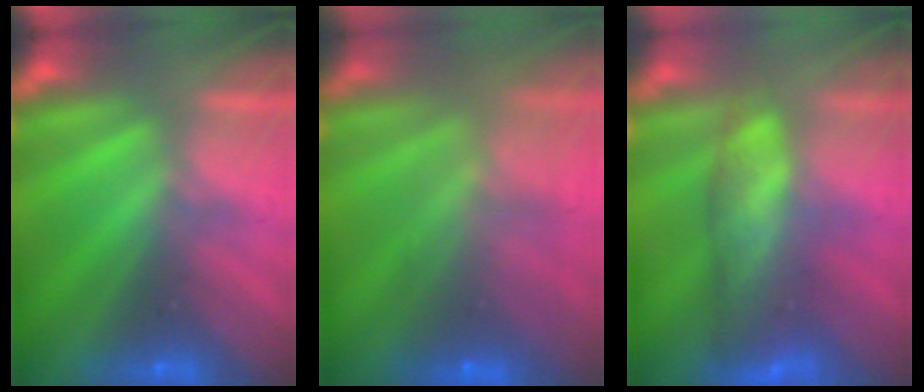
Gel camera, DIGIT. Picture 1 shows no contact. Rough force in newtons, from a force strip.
{"total": 8.7}
{"total": 6.1}